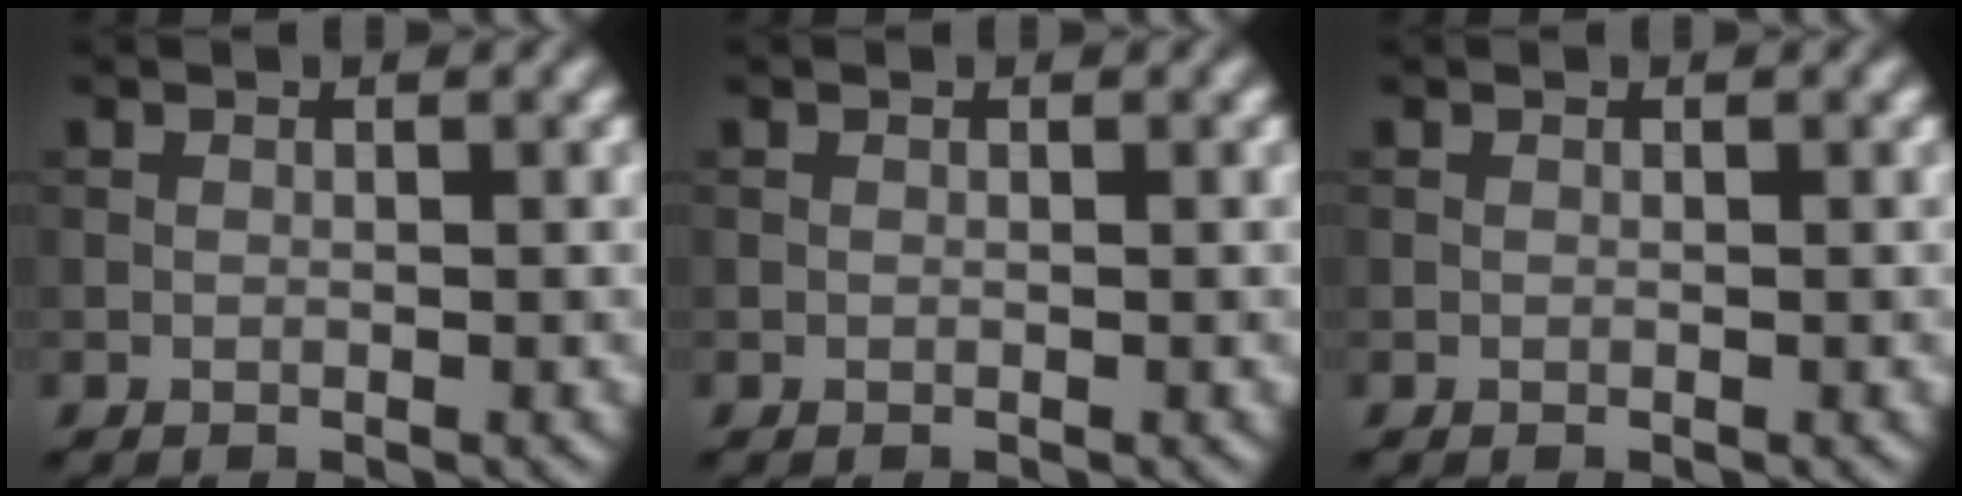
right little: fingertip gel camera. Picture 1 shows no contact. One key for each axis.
{"total": 0.0}
{"total": 0.0}